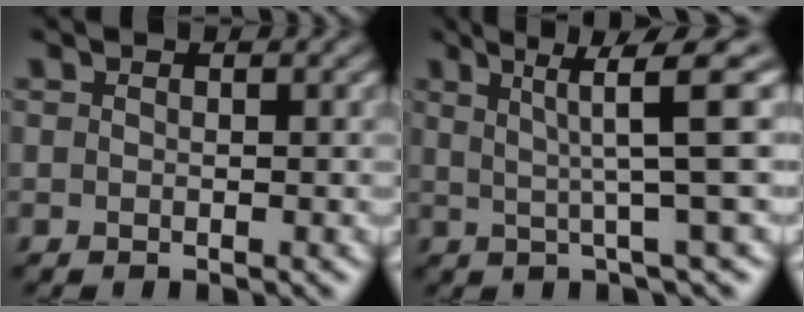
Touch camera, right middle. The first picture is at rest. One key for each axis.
{"total": 5.8, "fx": 1.3, "fy": 0.5, "fz": 5.7, "tx": -0.096, "ty": 0.010, "tz": 0.025}